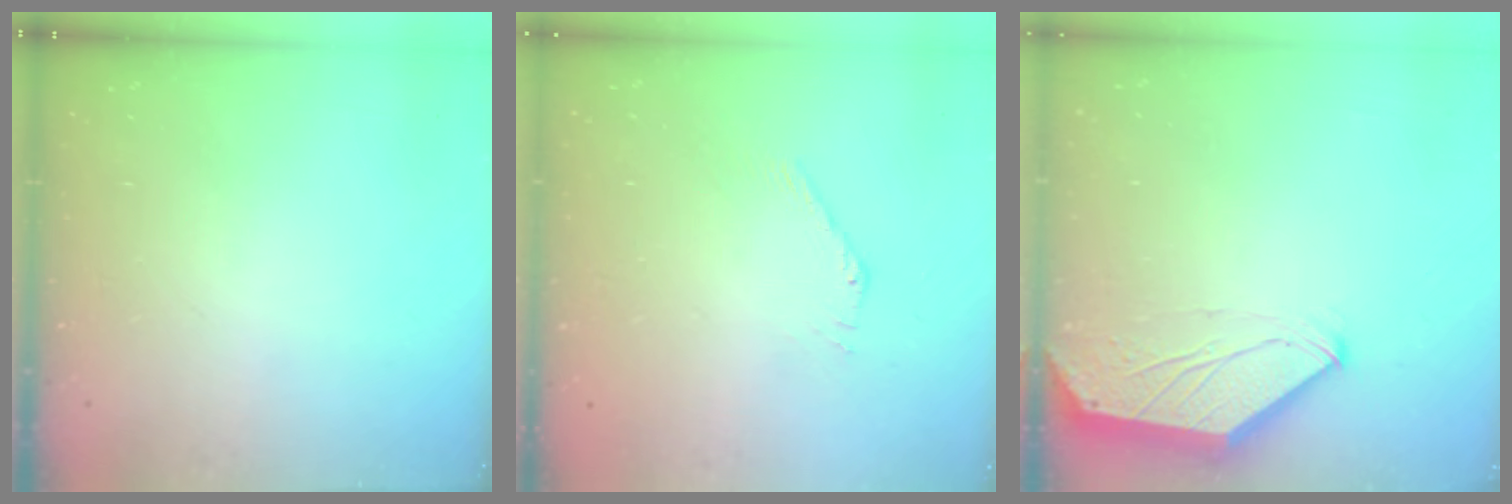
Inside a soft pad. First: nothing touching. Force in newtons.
{"total": 2.6, "press": 2.6, "slide": 0.1}
{"total": 0.0}